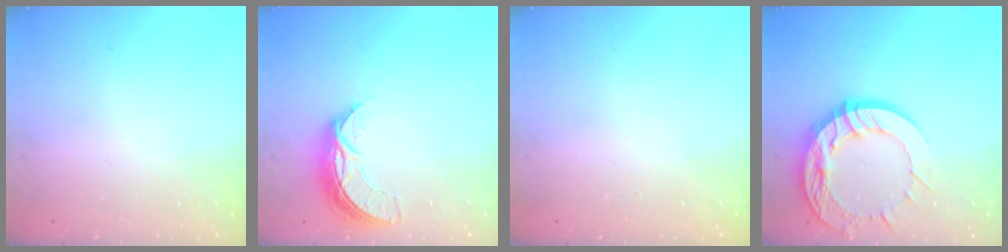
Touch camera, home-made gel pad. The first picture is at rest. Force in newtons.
{"total": 8.9, "press": 8.9, "slide": 0.4}
{"total": 0.0}
{"total": 20.5, "press": 20.5, "slide": 1.9}